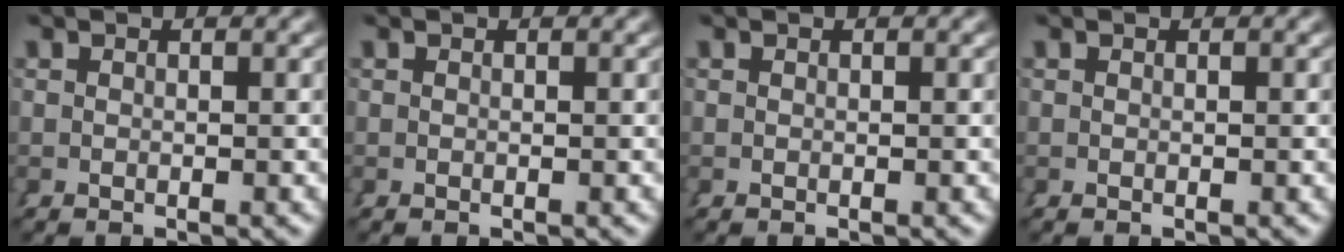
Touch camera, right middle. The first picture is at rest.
{"total": 0.0}
{"total": 0.0}
{"total": 0.0}